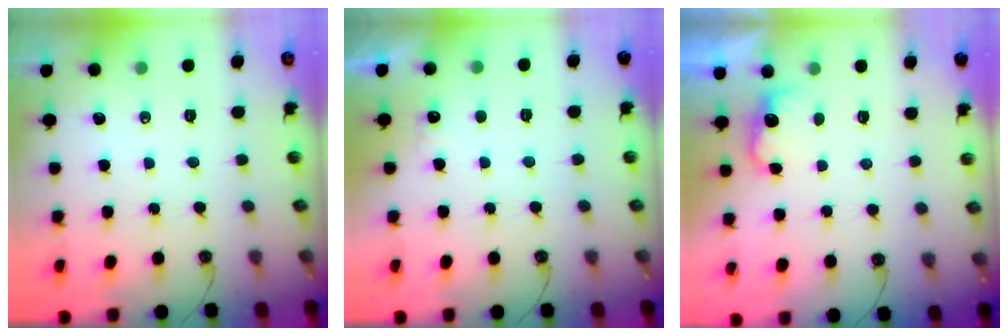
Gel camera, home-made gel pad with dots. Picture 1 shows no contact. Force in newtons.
{"total": 2.6, "press": 2.4, "slide": 1.0}
{"total": 3.7, "press": 3.5, "slide": 1.0}